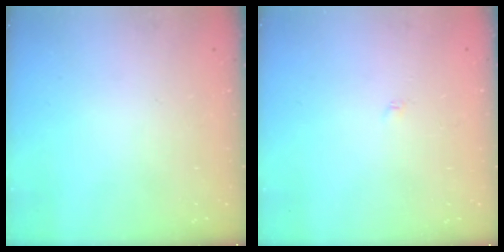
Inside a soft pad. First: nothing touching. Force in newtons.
{"total": 1.8, "press": 1.7, "slide": 0.3}